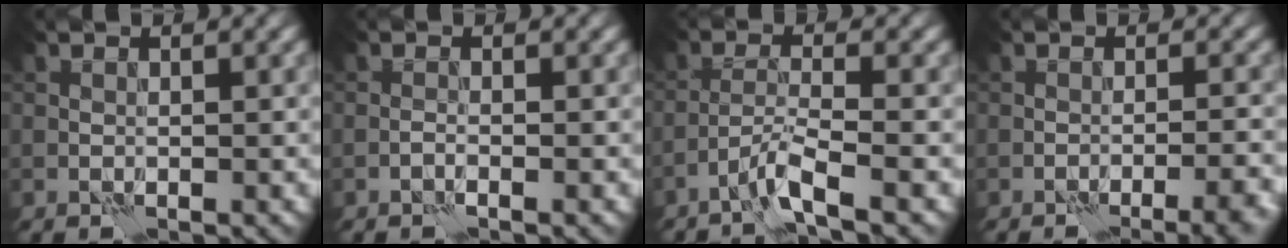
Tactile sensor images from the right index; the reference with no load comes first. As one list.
[{"total": 0.8, "force": [-0.6, 0.1, 0.6], "torque": [-0.012, 0.002, -0.012]}, {"total": 3.3, "force": [-2.3, 0.2, 2.5], "torque": [-0.046, 0.009, -0.055]}, {"total": 6.0, "force": [-4.2, 1.5, 4.0], "torque": [-0.041, 0.009, -0.047]}]